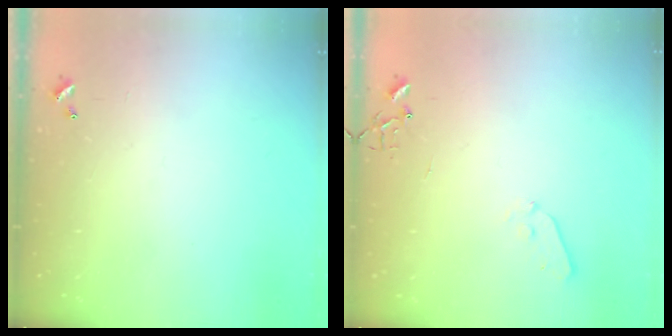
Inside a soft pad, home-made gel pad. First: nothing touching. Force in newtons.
{"total": 4.9, "press": 4.8, "slide": 0.7}